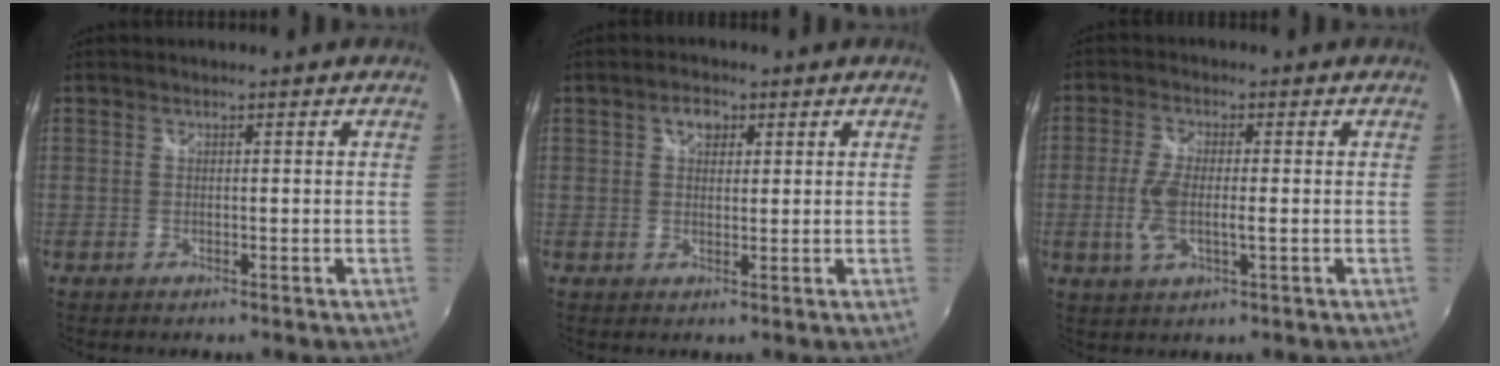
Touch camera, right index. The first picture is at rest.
{"total": 3.2, "force": [1.3, 2.2, 1.9], "torque": [-0.024, 0.009, 0.021]}
{"total": 6.4, "force": [-1.0, 2.3, 5.9], "torque": [-0.129, -0.005, -0.020]}